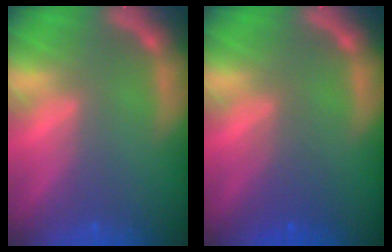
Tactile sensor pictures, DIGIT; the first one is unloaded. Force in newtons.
{"total": 2.5}